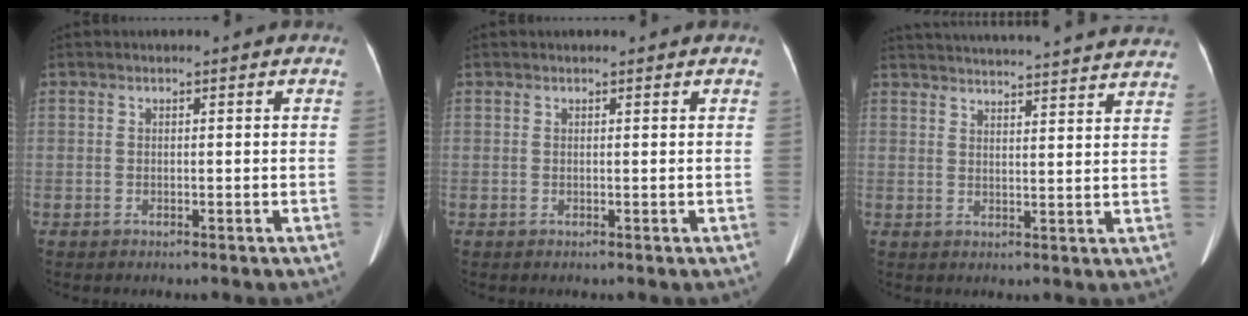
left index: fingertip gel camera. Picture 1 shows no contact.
{"total": 1.6, "force": [1.5, 0.3, 0.5], "torque": [-0.010, 0.016, 0.019]}
{"total": 28.7, "force": [27.3, 2.4, 8.8], "torque": [-0.155, -0.028, 0.336]}